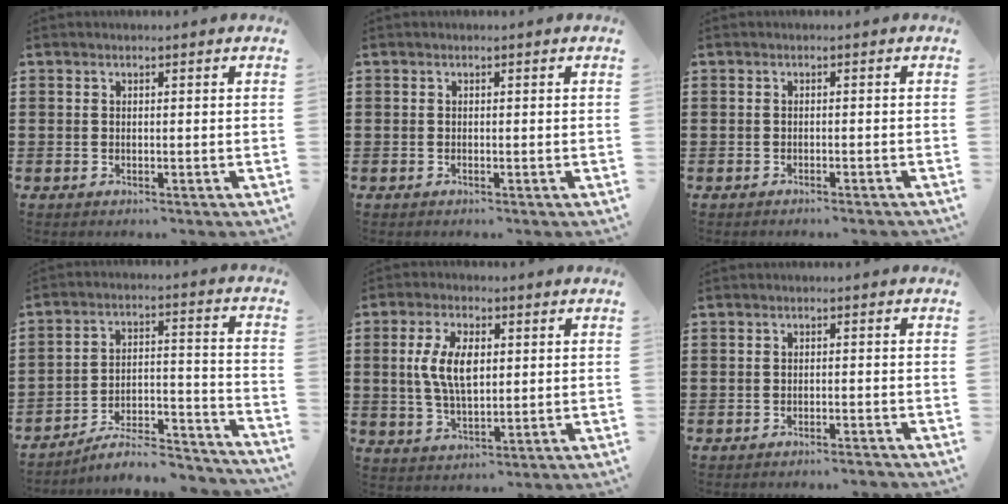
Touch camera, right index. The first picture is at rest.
{"total": 0.0}
{"total": 0.8, "force": [-0.7, -0.1, 0.2], "torque": [-0.005, -0.001, -0.015]}
{"total": 7.4, "force": [-6.3, 2.0, 3.3], "torque": [-0.051, 0.008, -0.121]}
{"total": 7.4, "force": [1.0, 3.6, 6.4], "torque": [-0.141, 0.008, 0.012]}
{"total": 1.5, "force": [-1.4, -0.2, 0.3], "torque": [-0.007, 0.003, -0.029]}